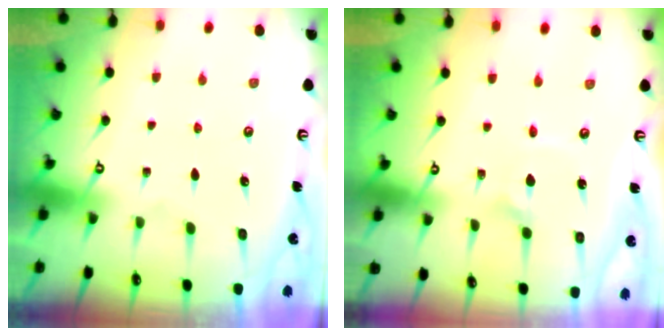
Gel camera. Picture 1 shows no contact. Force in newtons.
{"total": 1.6, "press": 1.6, "slide": 0.1}